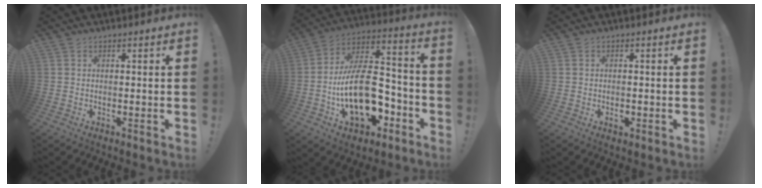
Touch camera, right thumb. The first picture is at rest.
{"total": 21.1, "force": [-6.0, 12.1, 16.3], "torque": [-0.289, 0.039, -0.091]}
{"total": 1.3, "force": [-0.7, 0.8, 0.8], "torque": [-0.009, 0.002, -0.013]}